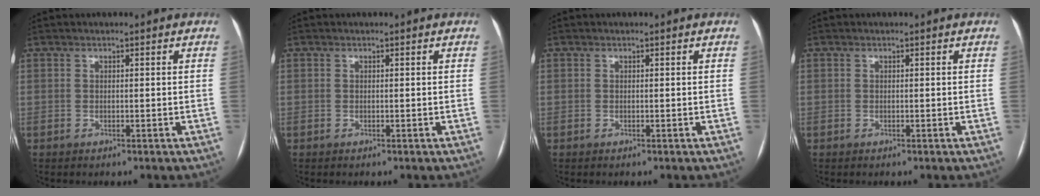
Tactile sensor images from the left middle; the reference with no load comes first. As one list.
[{"total": 0.0}, {"total": 0.0}, {"total": 0.0}]